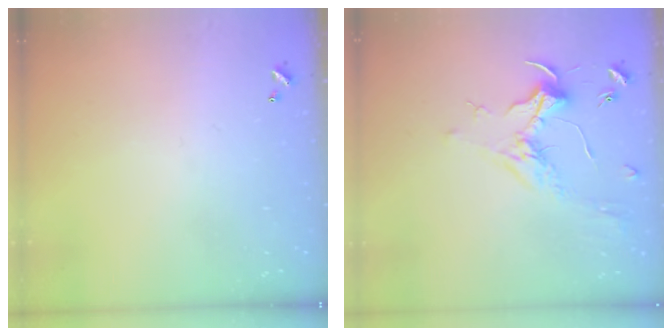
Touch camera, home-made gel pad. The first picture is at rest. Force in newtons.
{"total": 1.8, "press": 1.6, "slide": 0.8}